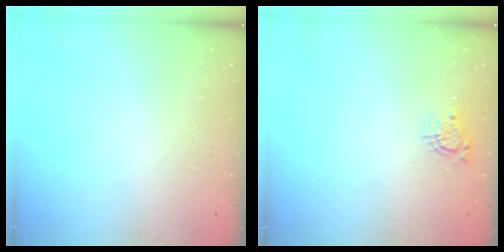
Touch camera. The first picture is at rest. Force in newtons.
{"total": 4.0, "press": 4.0, "slide": 0.4}